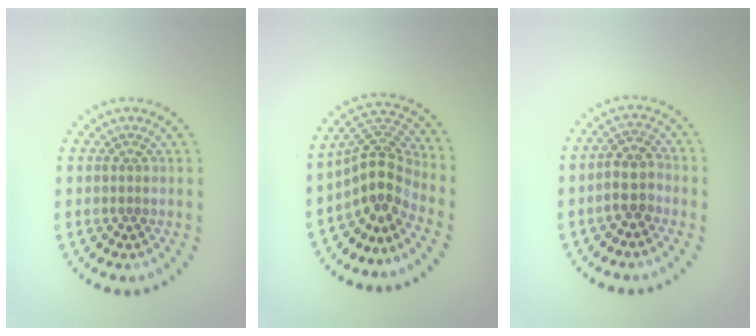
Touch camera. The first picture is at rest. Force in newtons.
{"total": 4.2, "press": 3.0, "slide": 2.9}
{"total": 2.9, "press": 2.6, "slide": 1.2}